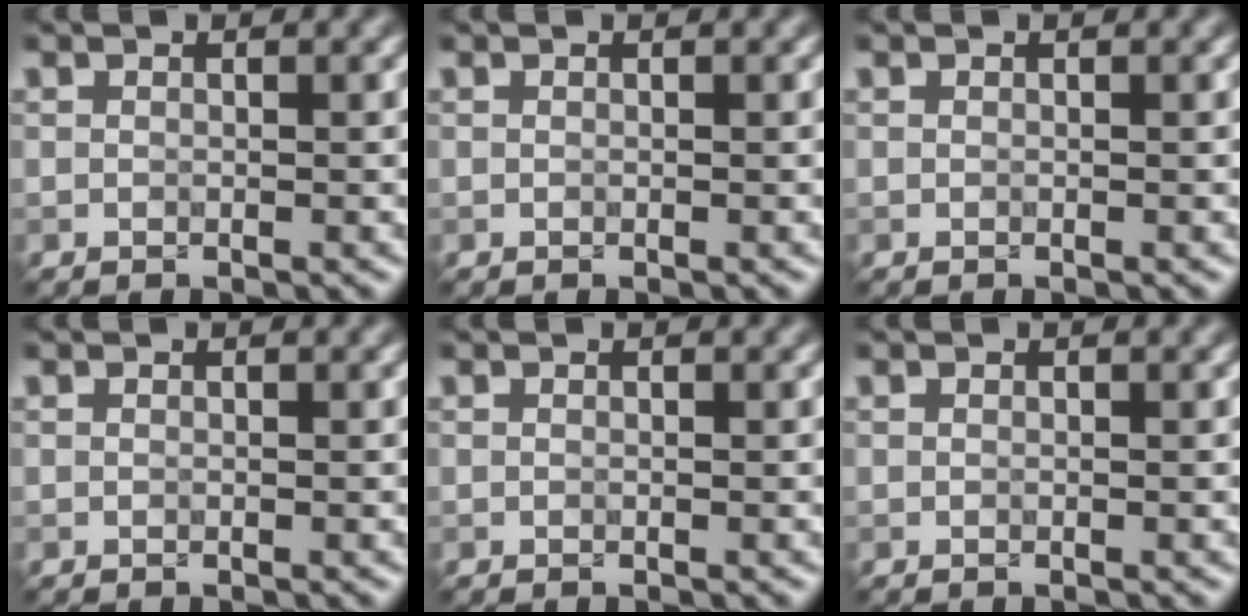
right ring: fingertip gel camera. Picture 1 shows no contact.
{"total": 0.0}
{"total": 0.0}
{"total": 0.0}
{"total": 0.0}
{"total": 0.0}